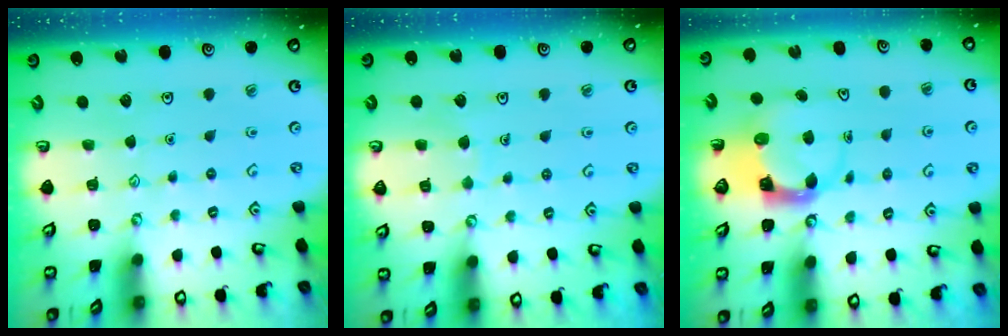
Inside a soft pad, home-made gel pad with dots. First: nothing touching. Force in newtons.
{"total": 4.2, "press": 4.1, "slide": 0.4}
{"total": 3.7, "press": 3.7, "slide": 0.5}